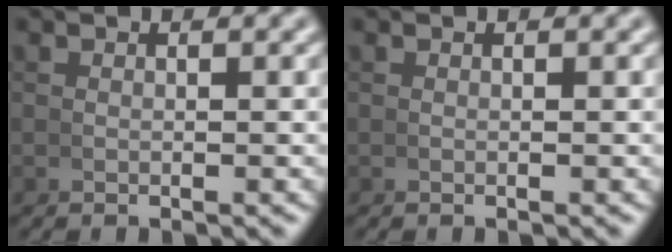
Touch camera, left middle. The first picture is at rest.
{"total": 0.0}